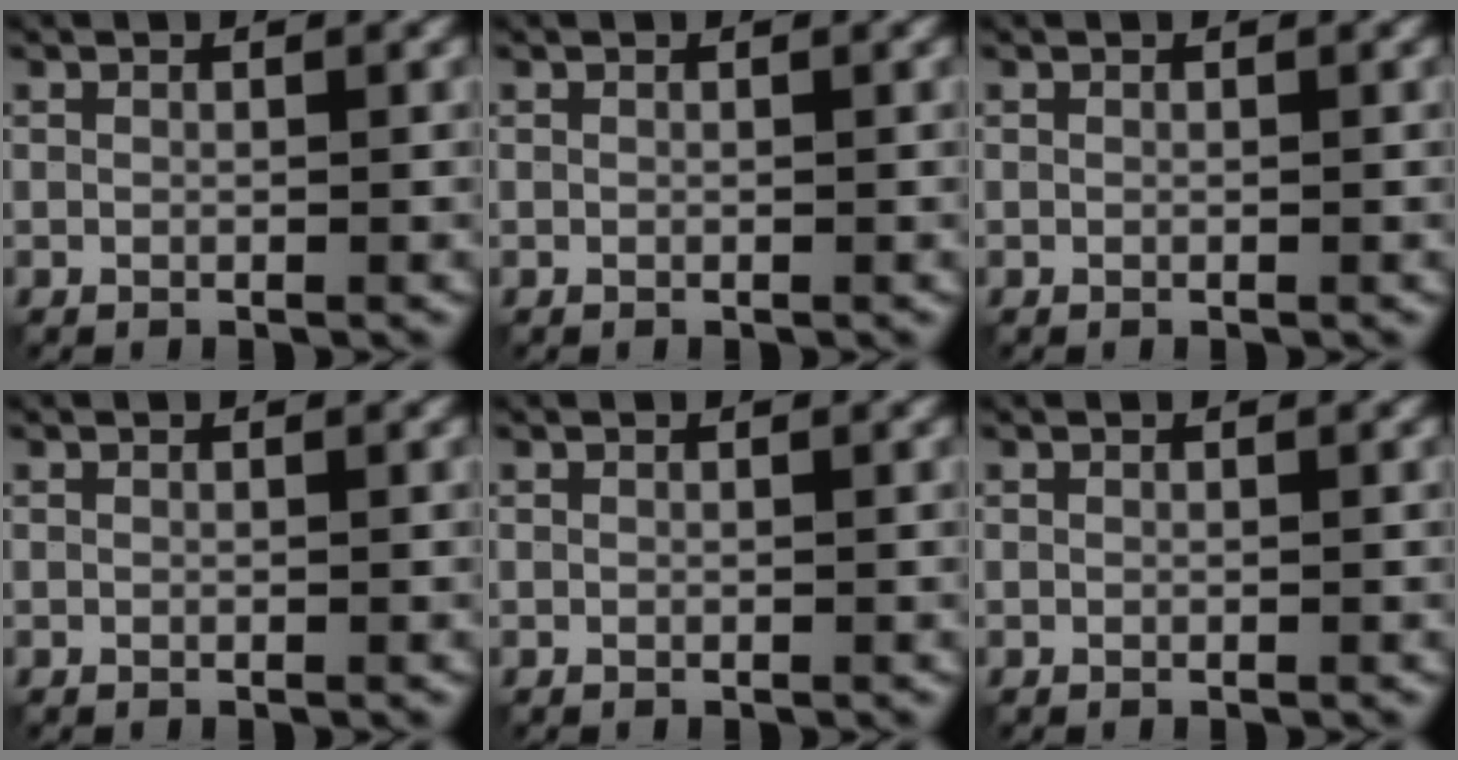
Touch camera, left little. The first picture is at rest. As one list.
[{"total": 0.0}, {"total": 0.0}, {"total": 0.0}, {"total": 0.0}, {"total": 0.0}]